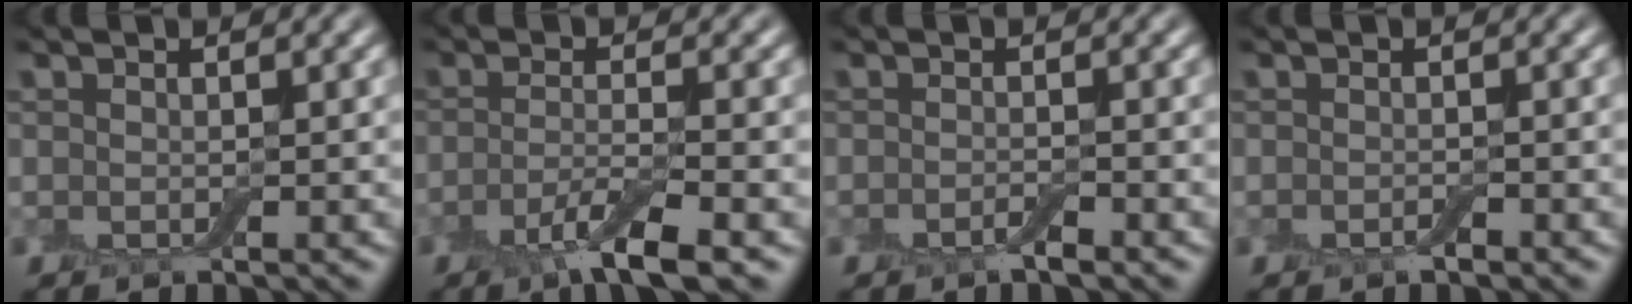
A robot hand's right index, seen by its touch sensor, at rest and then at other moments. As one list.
[{"total": 4.3, "force": [-2.2, 0.8, 3.6], "torque": [-0.066, -0.004, -0.050]}, {"total": 1.1, "force": [-0.7, 0.2, 0.8], "torque": [-0.015, -0.001, -0.014]}, {"total": 0.7, "force": [-0.4, 0.2, 0.5], "torque": [-0.010, -0.001, -0.007]}]